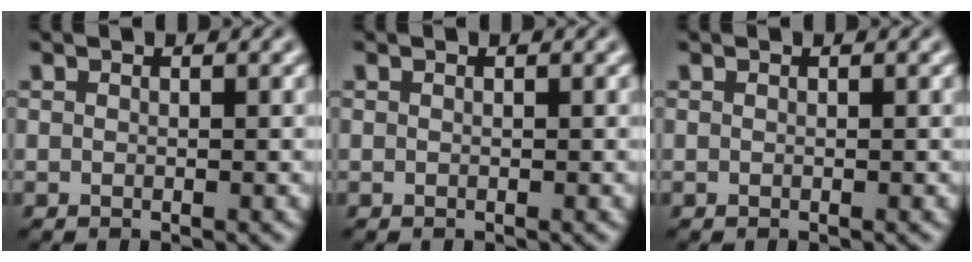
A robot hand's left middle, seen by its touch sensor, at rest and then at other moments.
{"total": 0.0}
{"total": 0.0}